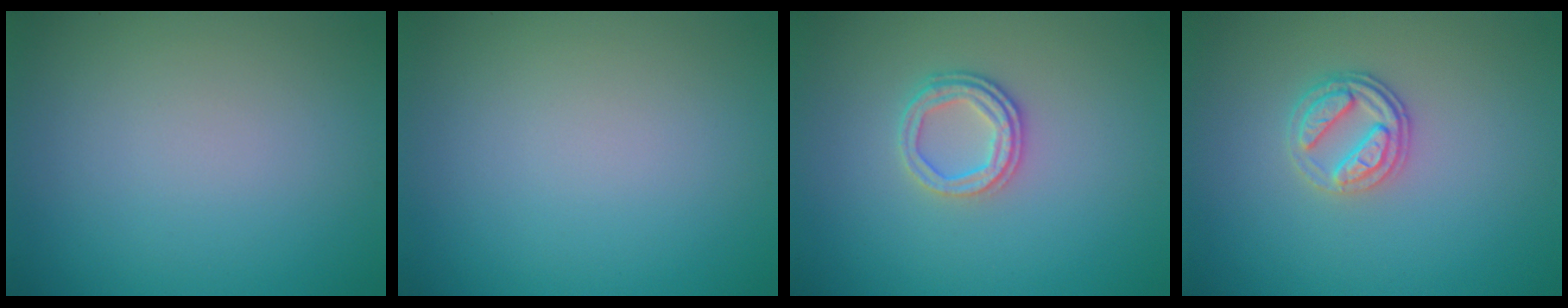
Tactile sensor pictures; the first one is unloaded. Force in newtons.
{"total": 0.0}
{"total": 2.6, "press": 2.3, "slide": 1.1}
{"total": 2.7, "press": 2.5, "slide": 0.9}